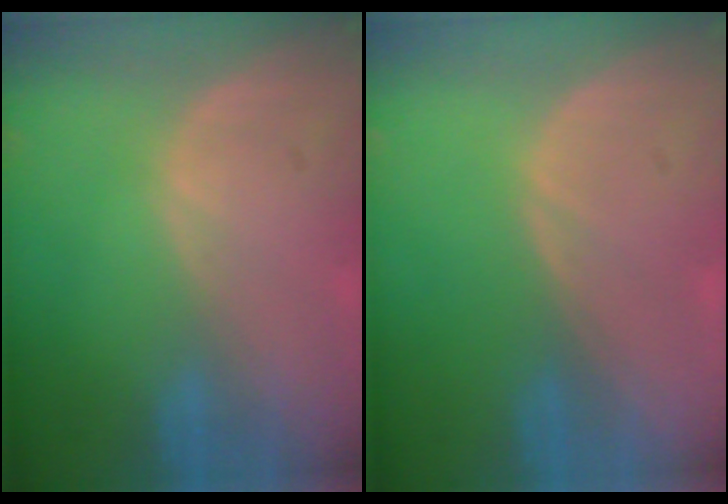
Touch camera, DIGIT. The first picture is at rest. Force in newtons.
{"total": 0.0}